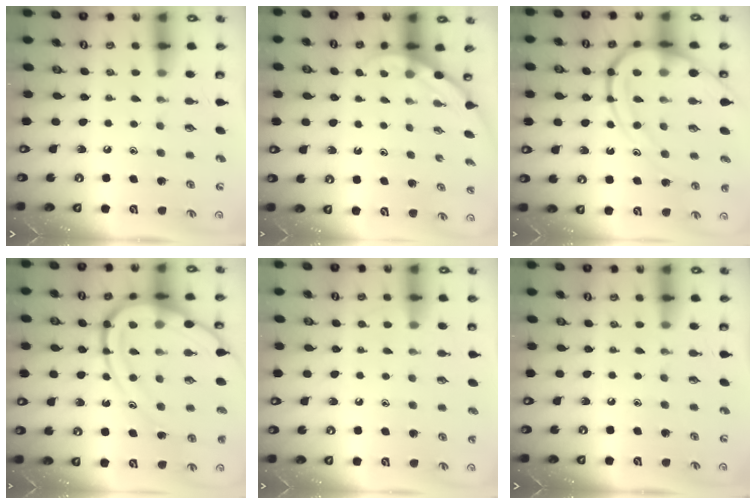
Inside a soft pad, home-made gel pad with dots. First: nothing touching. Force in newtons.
{"total": 3.3, "press": 3.2, "slide": 0.2}
{"total": 15.3, "press": 15.3, "slide": 1.4}
{"total": 17.7, "press": 17.7, "slide": 1.1}
{"total": 2.4, "press": 2.4, "slide": 0.3}
{"total": 0.0}